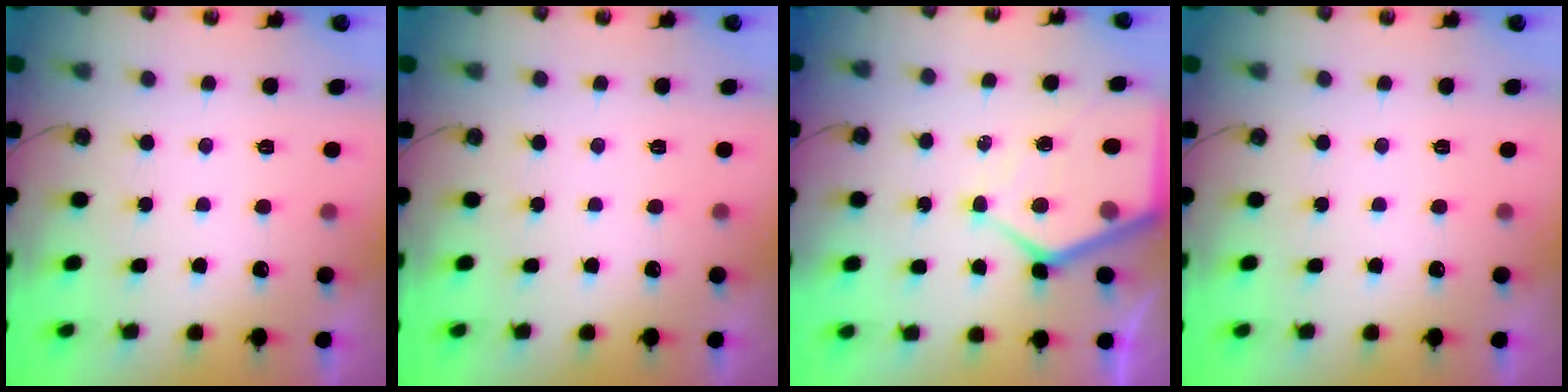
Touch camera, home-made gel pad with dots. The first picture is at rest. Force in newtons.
{"total": 0.0}
{"total": 9.2, "press": 9.2, "slide": 0.9}
{"total": 0.0}